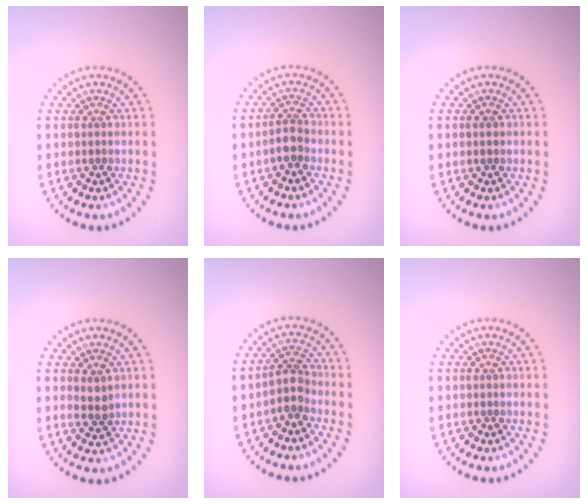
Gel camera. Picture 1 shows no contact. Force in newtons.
{"total": 1.9, "press": 1.6, "slide": 1.1}
{"total": 0.8, "press": 0.8, "slide": 0.1}
{"total": 1.4, "press": 1.3, "slide": 0.4}
{"total": 2.2, "press": 1.8, "slide": 1.3}
{"total": 0.0}